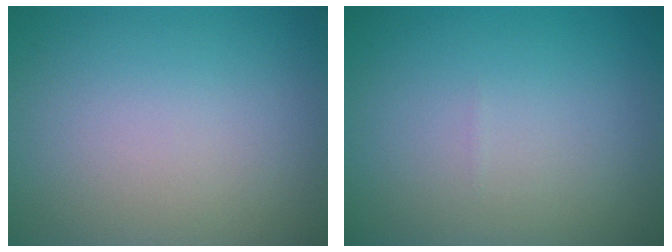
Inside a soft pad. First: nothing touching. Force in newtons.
{"total": 0.0}